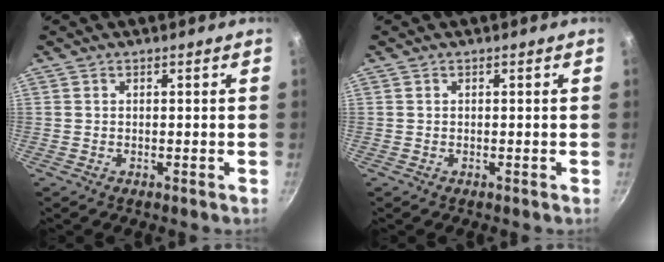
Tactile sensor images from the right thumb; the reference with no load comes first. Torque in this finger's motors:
{"motor_torque": [0.00, -0.01, 0.11, 0.28, -0.02]}